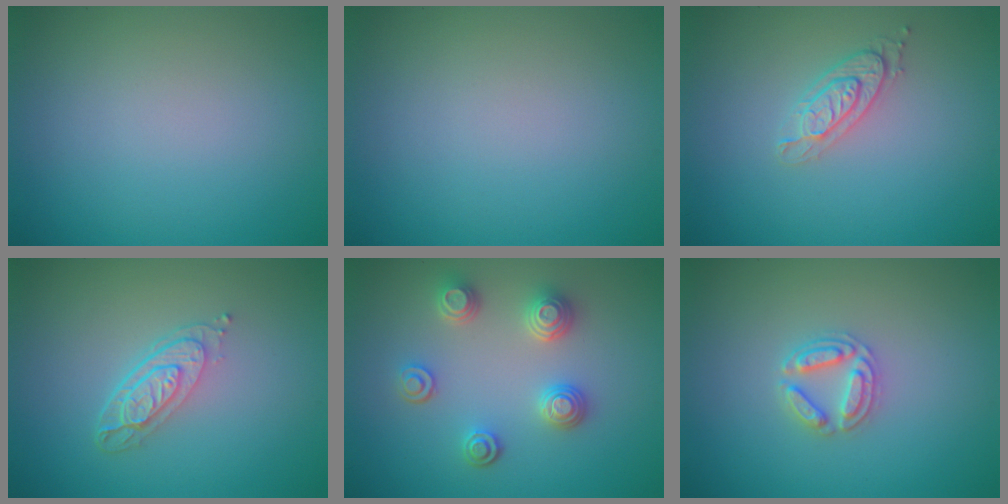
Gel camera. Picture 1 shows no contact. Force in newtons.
{"total": 0.0}
{"total": 2.0, "press": 1.9, "slide": 0.4}
{"total": 3.5, "press": 2.5, "slide": 2.4}
{"total": 3.5, "press": 3.2, "slide": 1.5}
{"total": 2.8, "press": 2.7, "slide": 0.5}